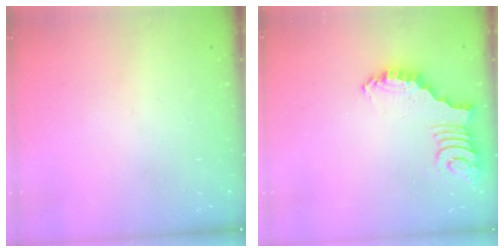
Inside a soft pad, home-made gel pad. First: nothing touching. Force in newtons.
{"total": 2.5, "press": 2.5, "slide": 0.5}